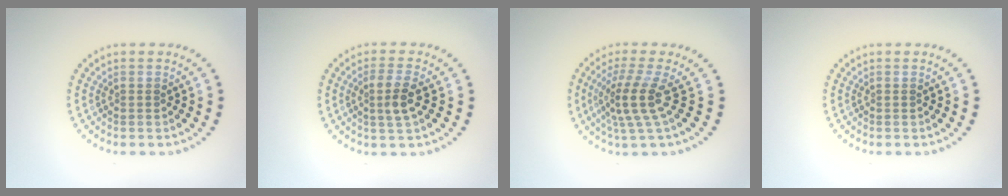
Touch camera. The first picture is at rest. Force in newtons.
{"total": 2.5, "press": 2.3, "slide": 1.0}
{"total": 3.7, "press": 2.6, "slide": 2.6}
{"total": 0.0}